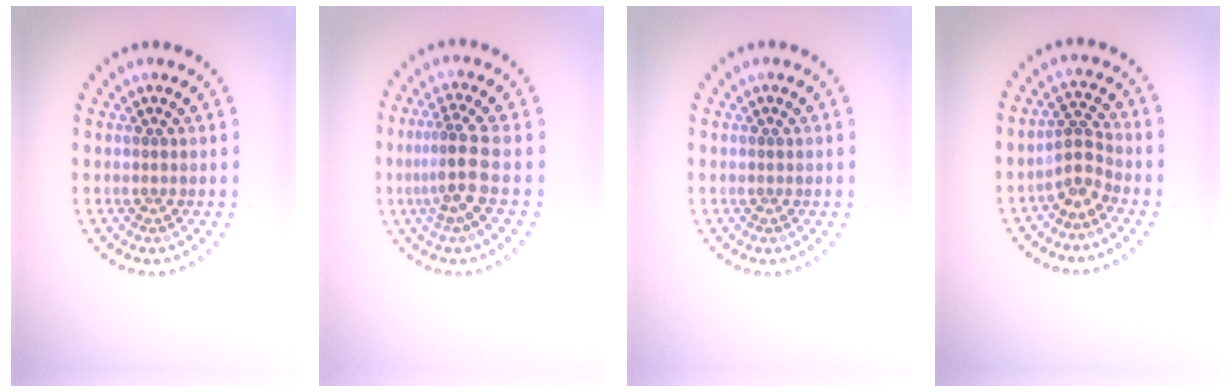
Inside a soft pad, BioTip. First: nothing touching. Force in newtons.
{"total": 3.1, "press": 2.4, "slide": 2.0}
{"total": 0.0}
{"total": 2.4, "press": 1.9, "slide": 1.6}